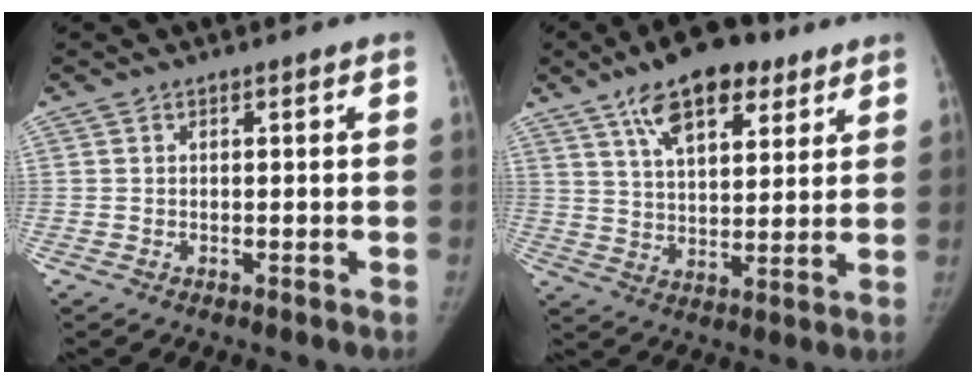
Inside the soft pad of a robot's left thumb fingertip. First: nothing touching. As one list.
[{"total": 15.4, "force": [9.0, 7.2, 10.3], "torque": [-0.128, -0.027, 0.147]}]